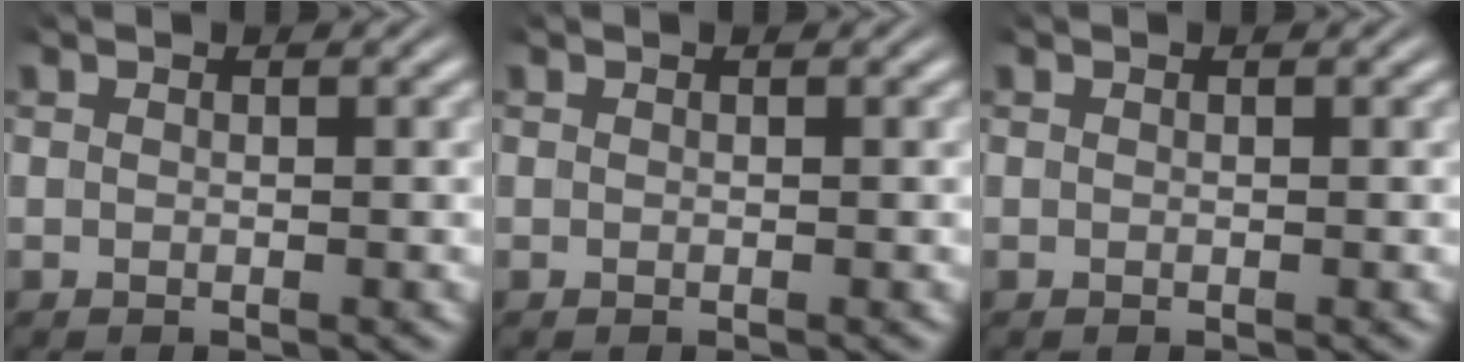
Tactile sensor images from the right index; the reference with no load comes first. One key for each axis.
{"total": 0.0}
{"total": 0.0}